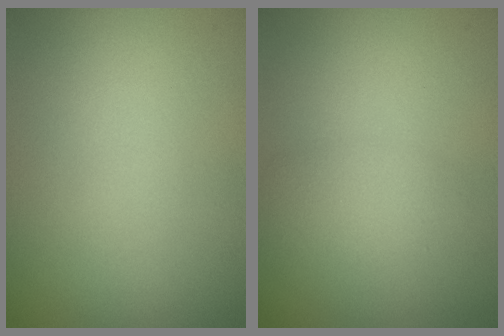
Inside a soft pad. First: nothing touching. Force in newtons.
{"total": 2.1, "press": 2.1, "slide": 0.0}